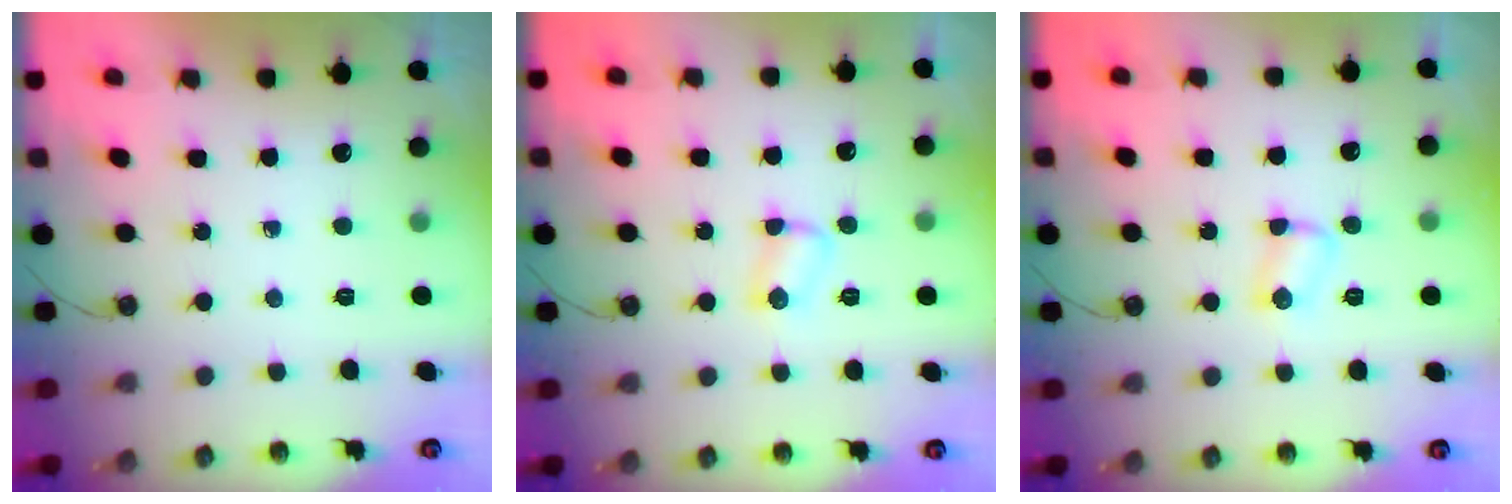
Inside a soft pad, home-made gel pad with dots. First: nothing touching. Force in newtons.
{"total": 2.9, "press": 2.9, "slide": 0.5}
{"total": 2.9, "press": 2.9, "slide": 0.5}